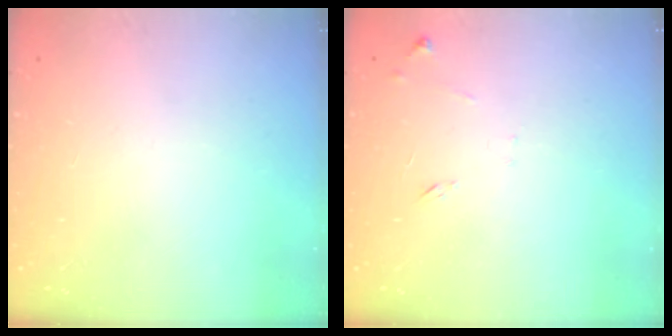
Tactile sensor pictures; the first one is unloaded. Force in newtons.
{"total": 6.7, "press": 6.7, "slide": 0.6}